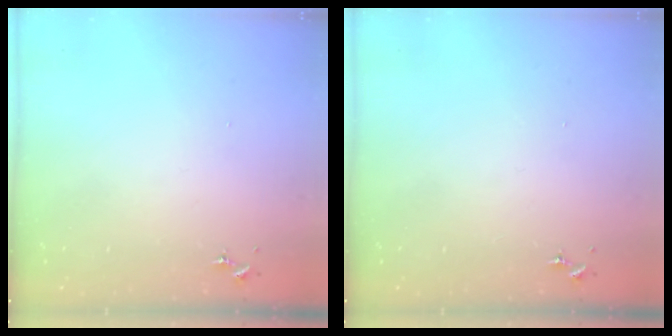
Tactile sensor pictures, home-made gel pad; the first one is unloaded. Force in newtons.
{"total": 0.0}